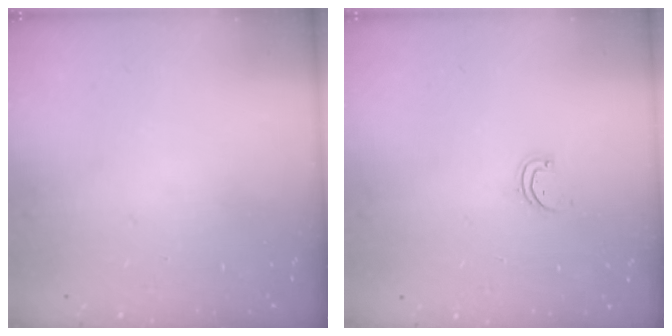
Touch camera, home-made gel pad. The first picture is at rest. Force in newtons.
{"total": 1.7, "press": 1.7, "slide": 0.3}